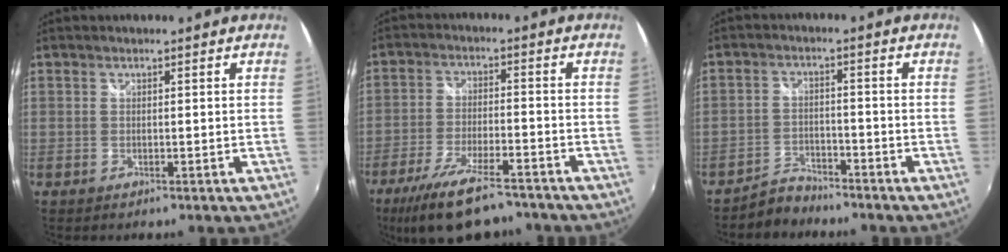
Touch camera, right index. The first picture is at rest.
{"total": 14.8, "force": [-11.4, 4.4, 8.4], "torque": [-0.176, -0.027, -0.187]}
{"total": 4.4, "force": [-4.1, 1.7, 0.1], "torque": [-0.013, 0.011, -0.075]}